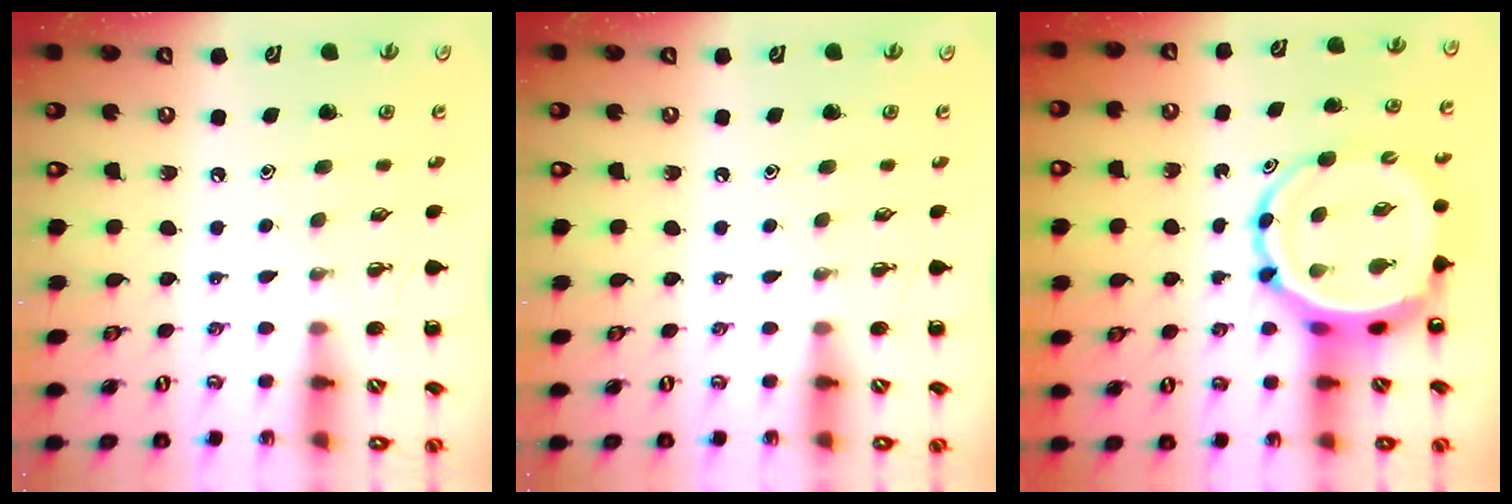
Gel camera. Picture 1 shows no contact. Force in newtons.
{"total": 0.0}
{"total": 10.2, "press": 9.8, "slide": 2.9}